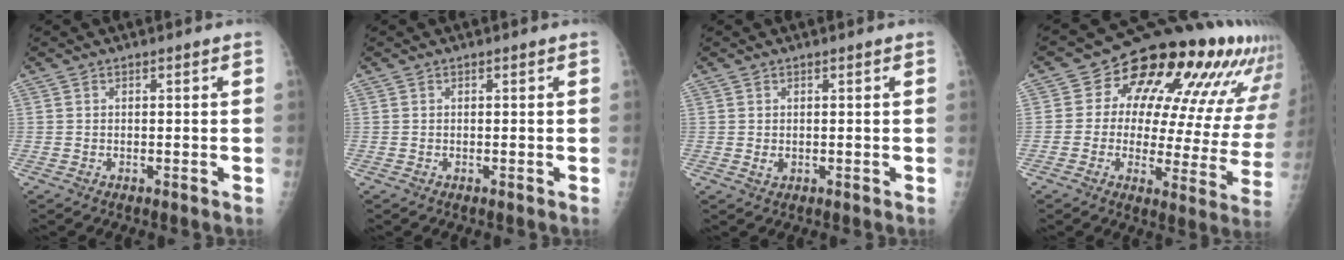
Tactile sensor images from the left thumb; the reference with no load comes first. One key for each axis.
{"total": 0.0}
{"total": 1.6, "fx": 0.7, "fy": 0.8, "fz": 1.2, "tx": -0.021, "ty": -0.004, "tz": 0.015}
{"total": 21.9, "fx": 11.2, "fy": 10.8, "fz": 15.4, "tx": -0.166, "ty": -0.022, "tz": 0.132}